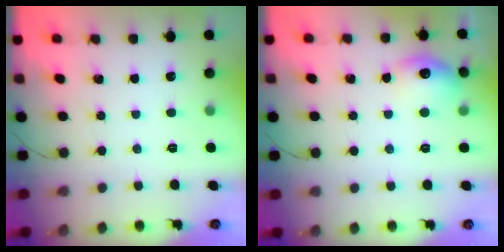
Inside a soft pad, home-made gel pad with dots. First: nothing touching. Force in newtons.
{"total": 10.9, "press": 10.8, "slide": 0.5}